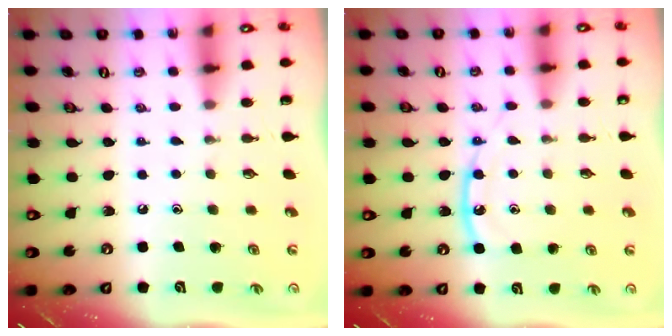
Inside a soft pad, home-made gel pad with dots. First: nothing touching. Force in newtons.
{"total": 10.9, "press": 10.9, "slide": 0.9}